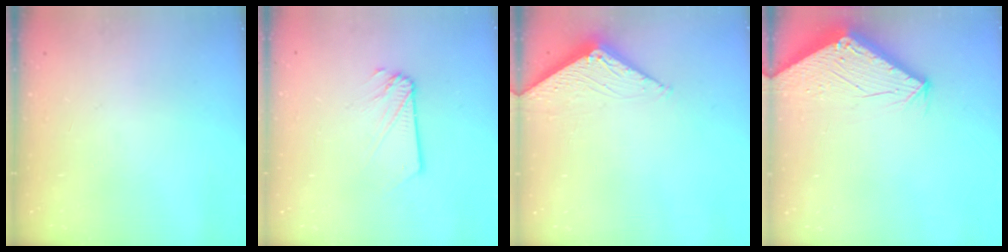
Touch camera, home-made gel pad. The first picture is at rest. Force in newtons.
{"total": 2.1, "press": 2.1, "slide": 0.3}
{"total": 2.8, "press": 2.8, "slide": 0.3}
{"total": 2.7, "press": 2.7, "slide": 0.1}